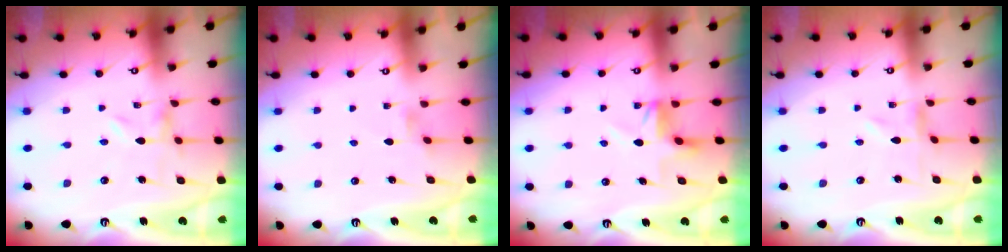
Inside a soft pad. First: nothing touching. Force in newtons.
{"total": 0.9, "press": 0.8, "slide": 0.3}
{"total": 4.3, "press": 4.2, "slide": 0.3}
{"total": 0.0}